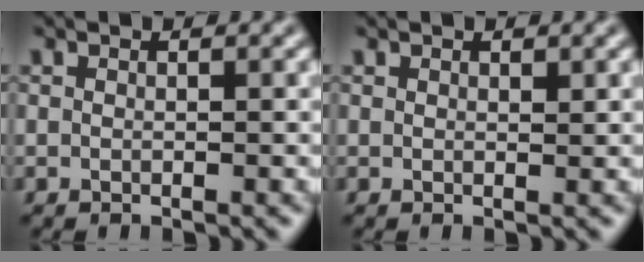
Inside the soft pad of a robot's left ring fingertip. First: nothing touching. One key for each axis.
{"total": 0.5, "fx": 0.5, "fy": 0.1, "fz": 0.2, "tx": -0.004, "ty": -0.003, "tz": 0.009}